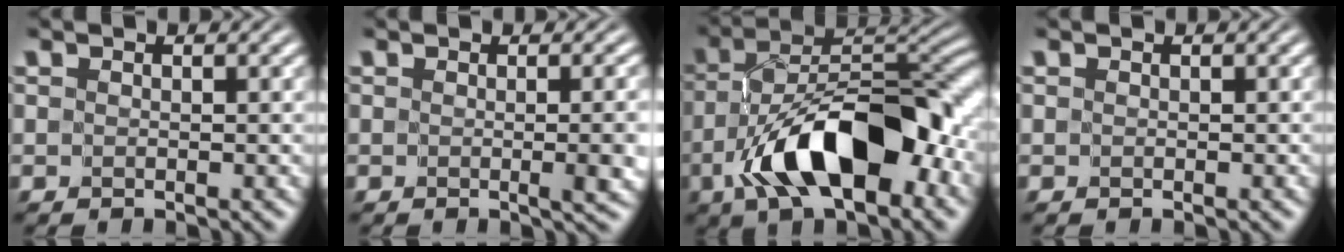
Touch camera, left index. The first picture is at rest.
{"total": 3.4, "force": [-0.3, 0.8, 3.3], "torque": [-0.032, -0.004, -0.002]}
{"total": 12.0, "force": [-5.2, 5.4, 9.3], "torque": [-0.153, 0.004, -0.093]}
{"total": 0.0}